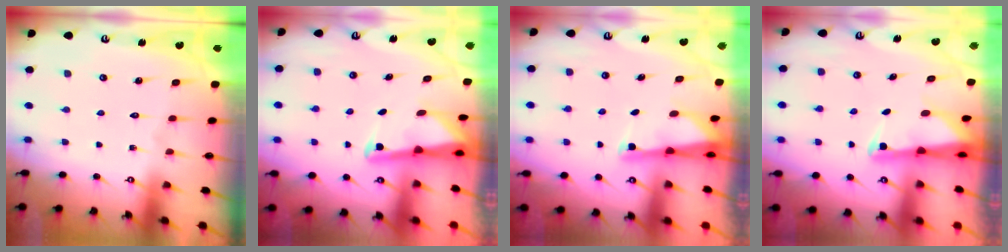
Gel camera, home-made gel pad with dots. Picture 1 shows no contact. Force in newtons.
{"total": 2.9, "press": 2.9, "slide": 0.2}
{"total": 2.9, "press": 2.8, "slide": 0.5}
{"total": 2.4, "press": 2.4, "slide": 0.5}